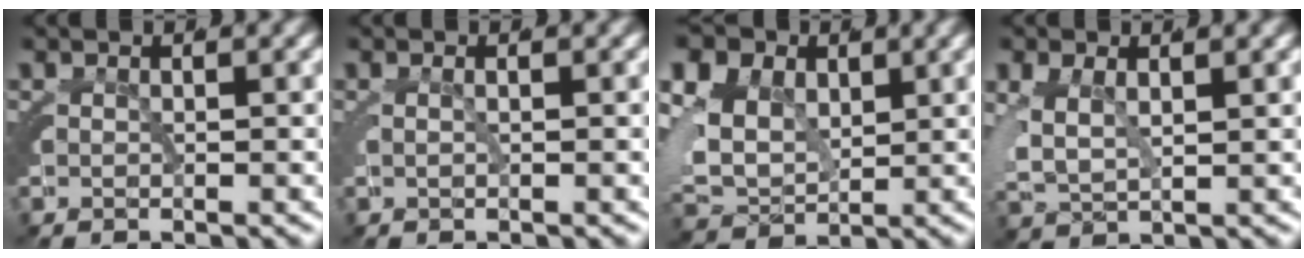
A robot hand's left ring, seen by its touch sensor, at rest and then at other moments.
{"total": 0.7, "force": [0.0, 0.1, 0.7], "torque": [-0.015, 0.005, -0.003]}
{"total": 11.6, "force": [1.1, 9.9, 5.9], "torque": [-0.148, -0.022, 0.014]}
{"total": 4.5, "force": [0.6, 3.6, 2.7], "torque": [-0.082, -0.010, 0.017]}